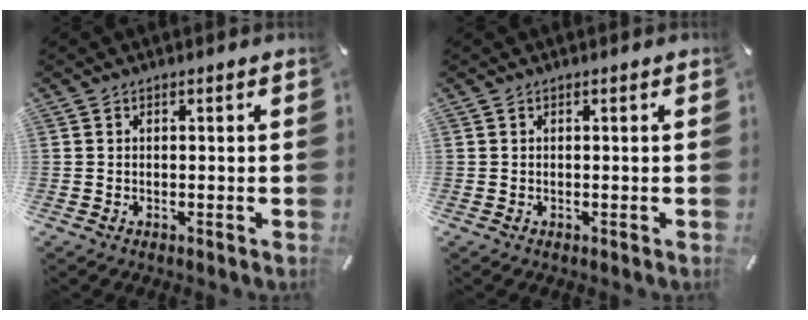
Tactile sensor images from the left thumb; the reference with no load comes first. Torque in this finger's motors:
{"motor_torque": [-0.04, 0.04, 0.01, 0.01, 0.00]}